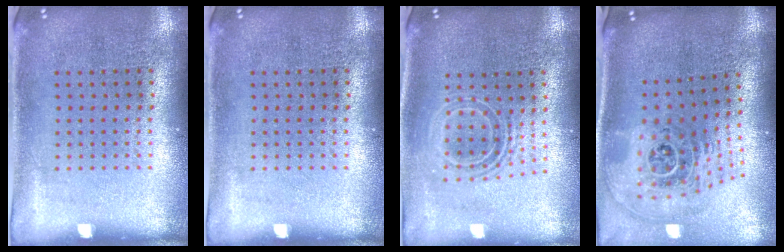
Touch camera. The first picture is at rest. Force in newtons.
{"total": 0.0}
{"total": 1.6, "press": 1.3, "slide": 1.0}
{"total": 2.5, "press": 1.8, "slide": 1.8}